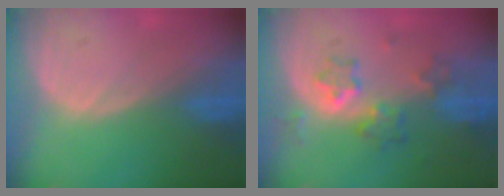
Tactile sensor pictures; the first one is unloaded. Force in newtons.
{"total": 6.2, "press": 5.8, "slide": 1.9}